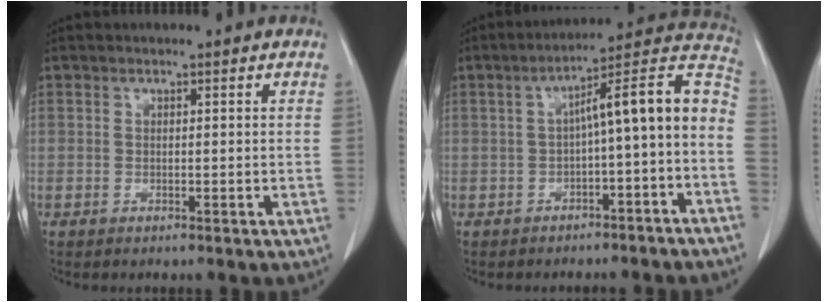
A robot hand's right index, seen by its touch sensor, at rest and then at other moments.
{"total": 12.4, "force": [-2.0, 1.6, 12.1], "torque": [-0.162, 0.050, -0.029]}